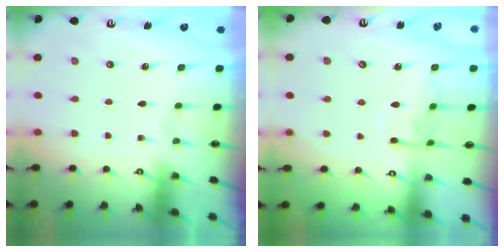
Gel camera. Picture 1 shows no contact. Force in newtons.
{"total": 8.9, "press": 8.9, "slide": 0.7}